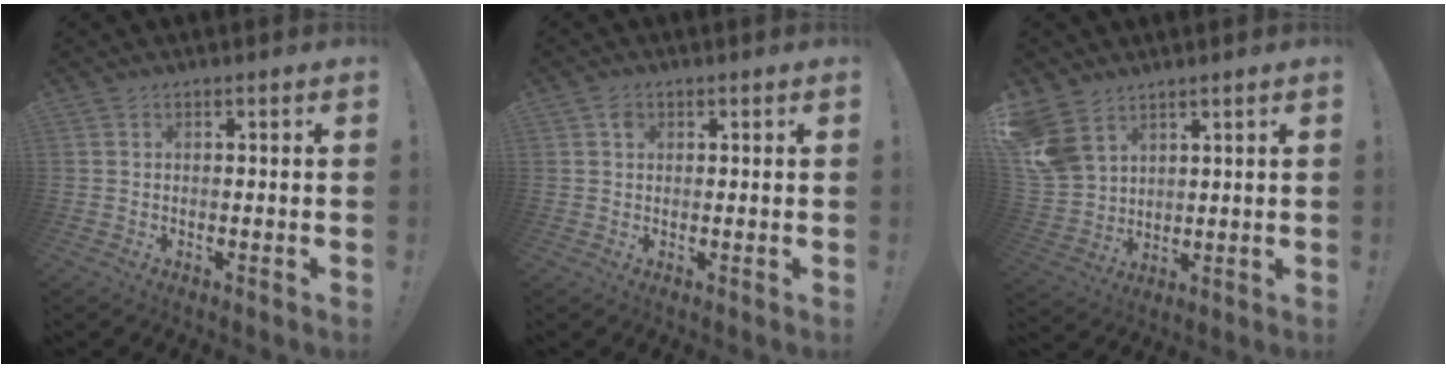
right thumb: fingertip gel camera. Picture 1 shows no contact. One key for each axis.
{"total": 1.7, "fx": 0.6, "fy": 1.4, "fz": 0.8, "tx": -0.006, "ty": 0.000, "tz": 0.008}
{"total": 10.4, "fx": 6.3, "fy": 7.0, "fz": 4.4, "tx": -0.101, "ty": -0.033, "tz": 0.131}